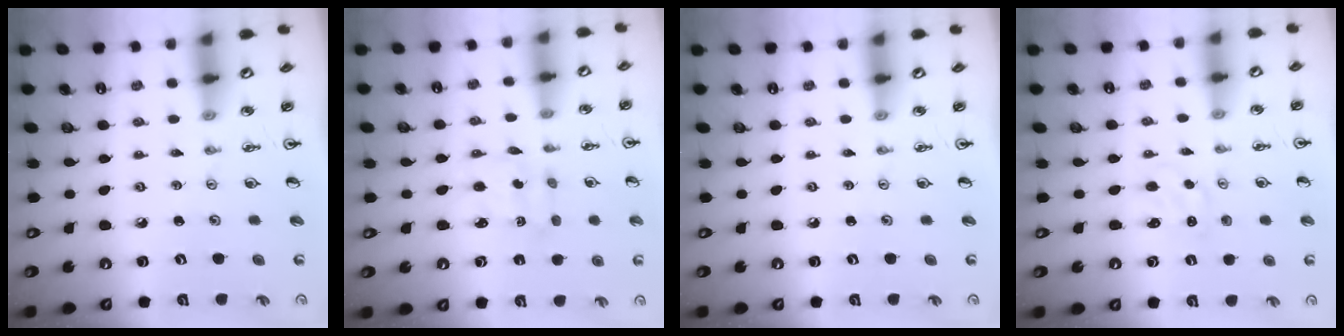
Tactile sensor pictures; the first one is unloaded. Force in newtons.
{"total": 2.1, "press": 2.0, "slide": 0.8}
{"total": 0.0}
{"total": 1.5, "press": 1.5, "slide": 0.2}